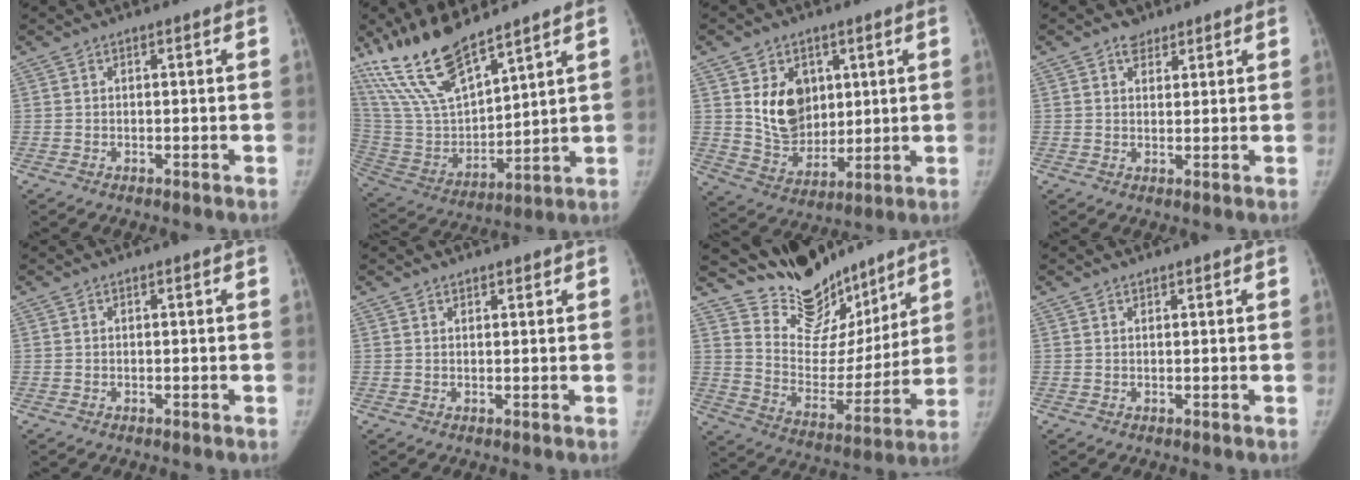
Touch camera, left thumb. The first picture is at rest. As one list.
[{"total": 17.5, "force": [13.7, 4.8, 9.8], "torque": [-0.169, -0.066, 0.280]}, {"total": 11.9, "force": [3.6, 9.0, 6.9], "torque": [-0.074, -0.028, 0.079]}, {"total": 2.9, "force": [1.9, 2.0, 0.8], "torque": [0.003, -0.010, 0.028]}, {"total": 0.0}, {"total": 1.4, "force": [1.2, 0.6, 0.5], "torque": [0.001, -0.007, 0.016]}, {"total": 18.5, "force": [15.9, 7.7, 5.2], "torque": [-0.022, -0.110, 0.264]}, {"total": 0.7, "force": [0.6, 0.2, 0.2], "torque": [-0.003, -0.003, 0.010]}]